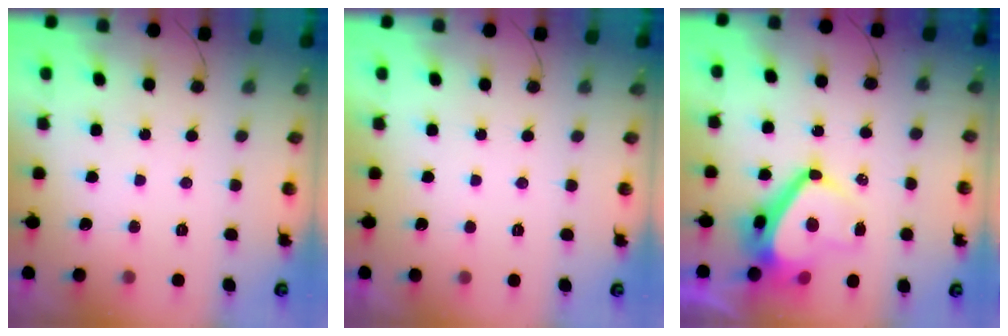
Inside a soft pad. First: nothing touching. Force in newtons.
{"total": 2.2, "press": 2.2, "slide": 0.4}
{"total": 11.4, "press": 11.3, "slide": 1.2}